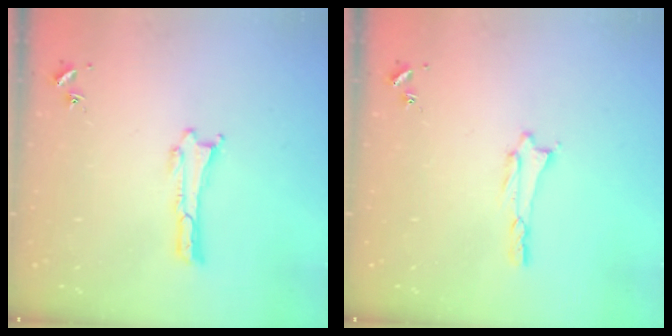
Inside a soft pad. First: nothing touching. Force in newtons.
{"total": 0.7, "press": 0.7, "slide": 0.1}